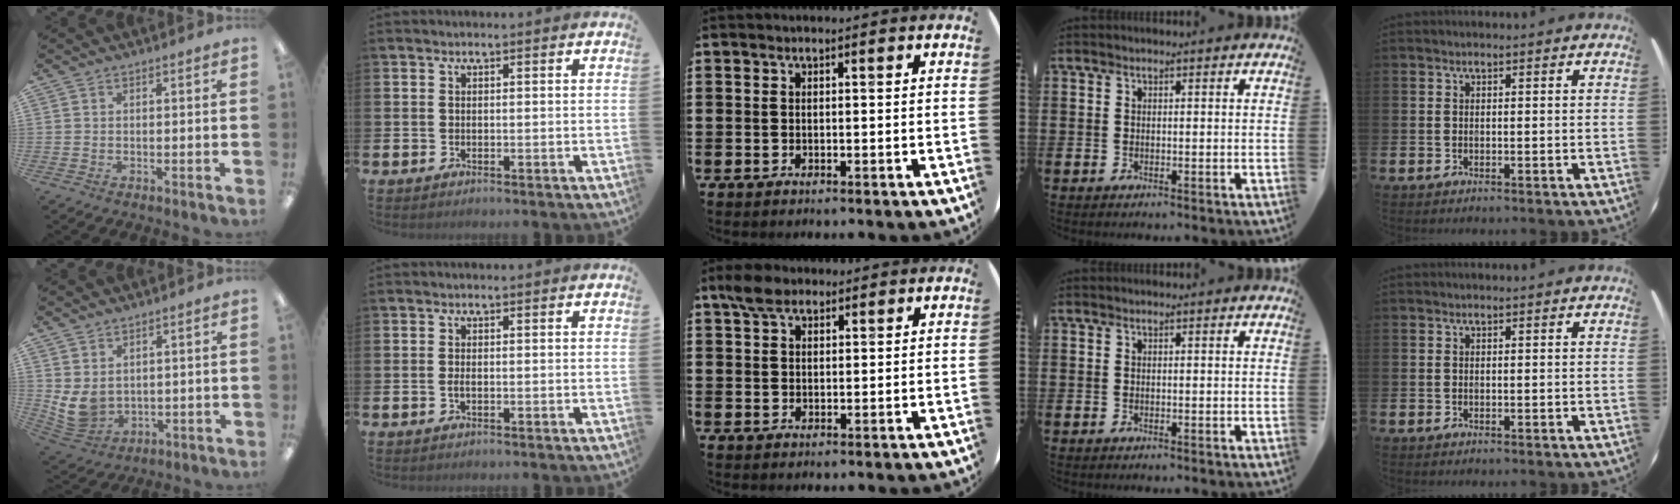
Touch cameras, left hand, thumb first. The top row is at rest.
{"thumb": {"total": 6.6, "force": [2.4, 4.8, 3.8], "torque": [-0.102, -0.013, 0.049]}, "index": {"total": 0.9, "force": [-0.2, 0.3, 0.8], "torque": [-0.018, 0.003, -0.005]}, "middle": {"total": 3.7, "force": [2.7, 1.9, 1.7], "torque": [-0.031, 0.007, 0.049]}}